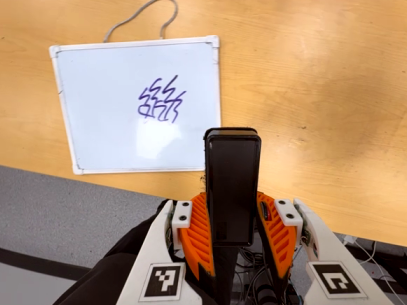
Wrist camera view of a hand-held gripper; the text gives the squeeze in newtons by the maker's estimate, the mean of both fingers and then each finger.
{"total": 5.3, "left": 3.6, "right": 7.1}